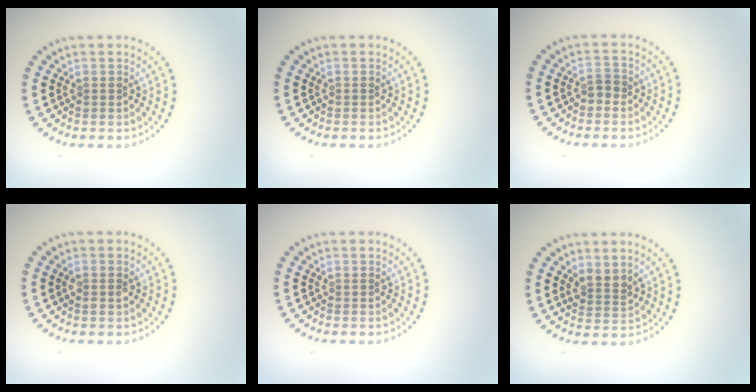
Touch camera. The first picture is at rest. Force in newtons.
{"total": 0.0}
{"total": 1.2, "press": 1.1, "slide": 0.4}
{"total": 1.1, "press": 1.1, "slide": 0.2}
{"total": 0.0}
{"total": 2.0, "press": 1.6, "slide": 1.2}